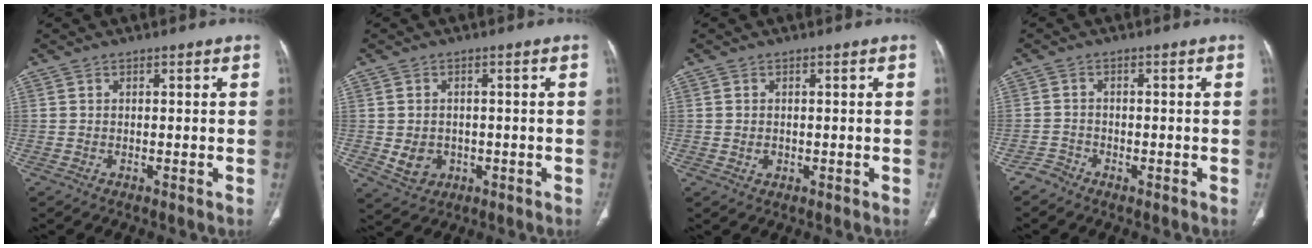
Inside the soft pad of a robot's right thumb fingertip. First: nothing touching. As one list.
[{"total": 4.9, "force": [-0.8, 4.2, 2.5], "torque": [-0.028, 0.005, 0.000]}, {"total": 1.3, "force": [-0.1, 1.0, 0.8], "torque": [-0.011, 0.000, 0.002]}, {"total": 1.9, "force": [-1.6, 0.9, -0.2], "torque": [0.008, 0.004, -0.036]}]